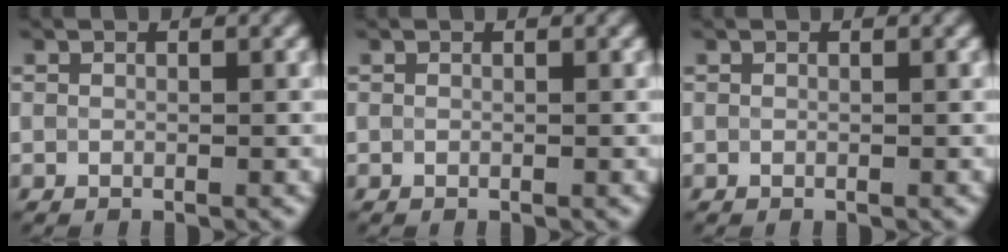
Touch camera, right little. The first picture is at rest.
{"total": 0.0}
{"total": 0.0}